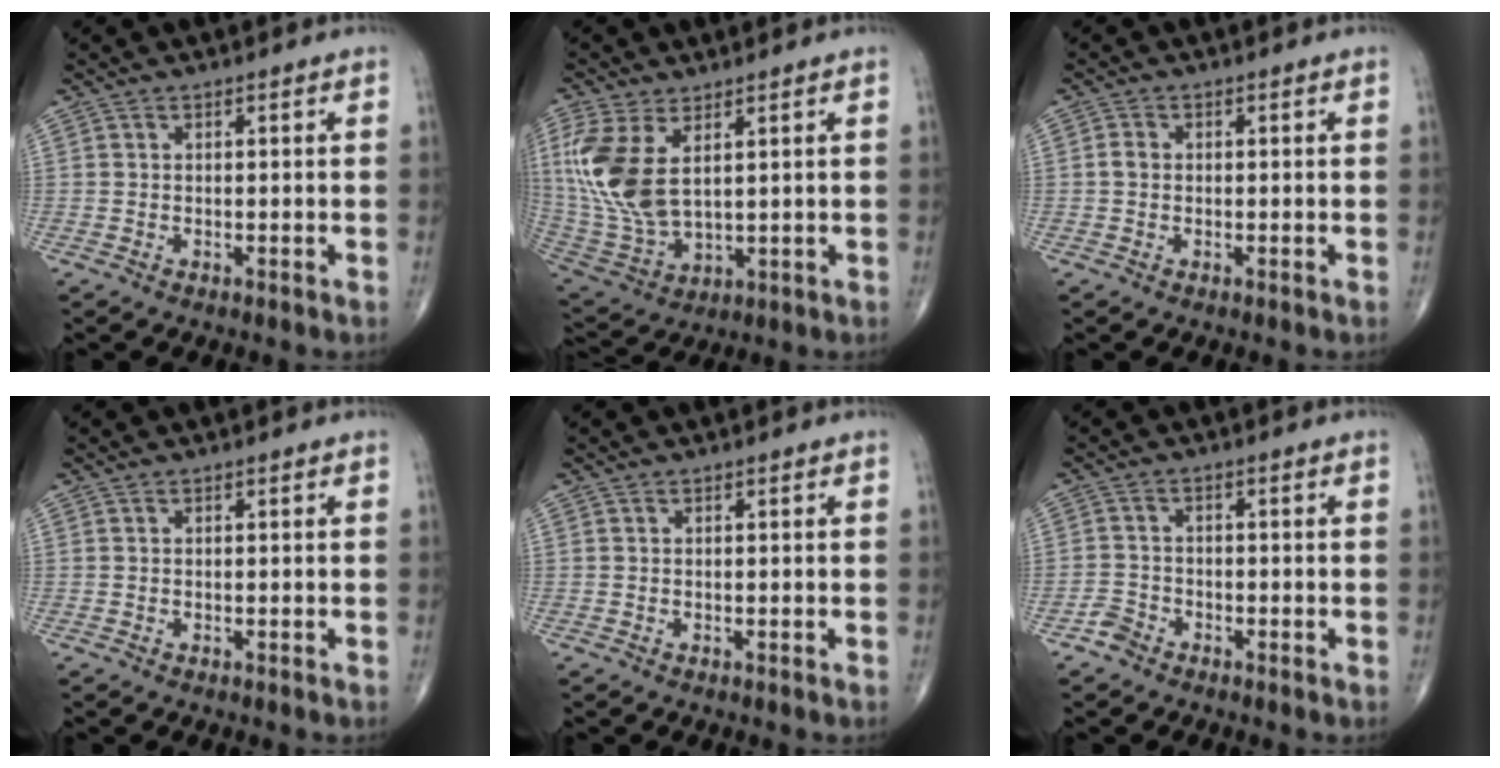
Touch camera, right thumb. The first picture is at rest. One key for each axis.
{"total": 14.3, "fx": 4.1, "fy": 7.5, "fz": 11.5, "tx": -0.258, "ty": -0.016, "tz": 0.098}
{"total": 1.6, "fx": -0.1, "fy": 1.3, "fz": 0.9, "tx": -0.014, "ty": 0.004, "tz": -0.003}
{"total": 0.0}
{"total": 0.0}
{"total": 2.6, "fx": -1.9, "fy": 1.6, "fz": 0.4, "tx": -0.005, "ty": 0.009, "tz": -0.042}